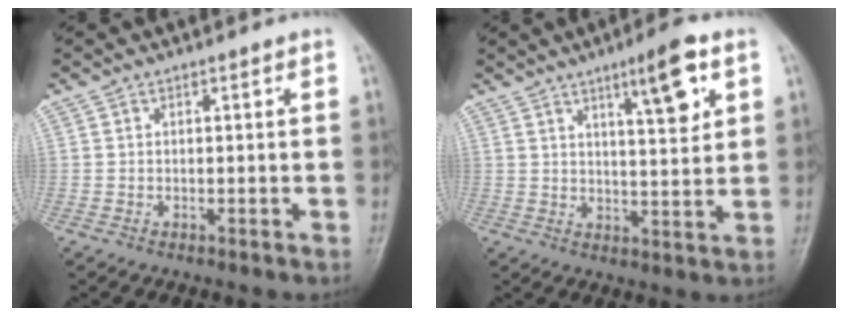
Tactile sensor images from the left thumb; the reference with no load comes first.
{"total": 9.2, "force": [4.6, 2.0, 7.8], "torque": [-0.109, -0.026, 0.070]}